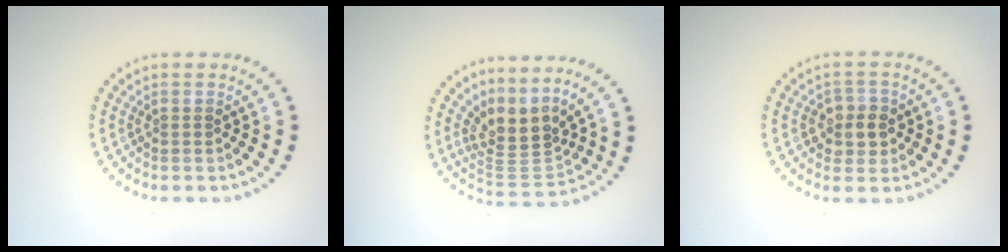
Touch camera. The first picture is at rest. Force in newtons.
{"total": 3.9, "press": 2.6, "slide": 2.9}
{"total": 2.6, "press": 2.4, "slide": 1.0}